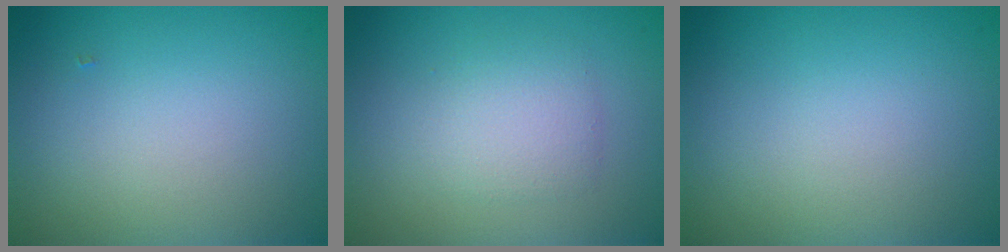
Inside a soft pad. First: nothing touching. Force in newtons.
{"total": 2.3, "press": 2.3, "slide": 0.1}
{"total": 0.0}